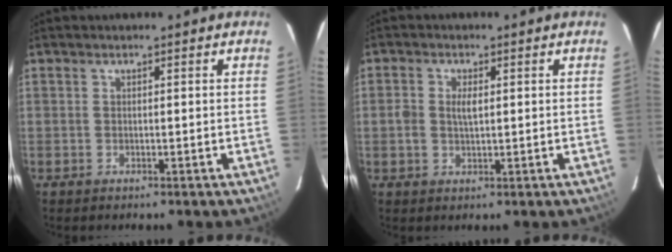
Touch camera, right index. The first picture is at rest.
{"total": 3.3, "force": [0.2, 1.9, 2.7], "torque": [-0.053, 0.003, 0.003]}